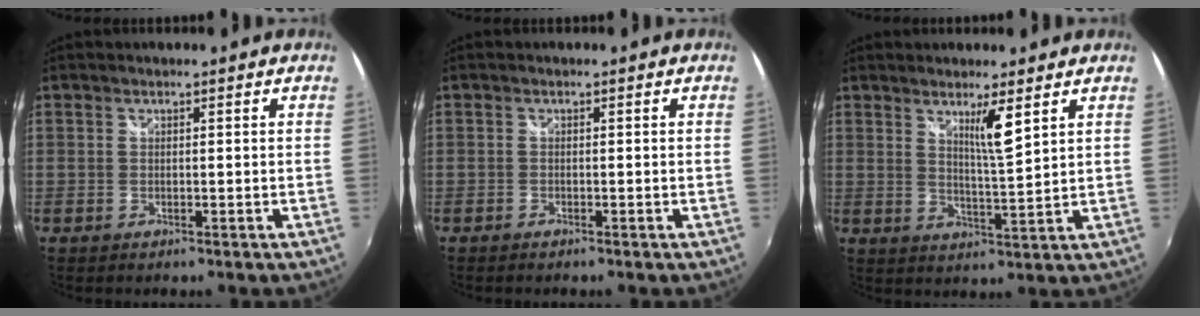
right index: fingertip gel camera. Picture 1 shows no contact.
{"total": 0.7, "force": [-0.7, 0.2, 0.2], "torque": [-0.007, -0.004, -0.015]}
{"total": 5.1, "force": [3.0, -0.2, 4.1], "torque": [-0.068, -0.010, 0.048]}